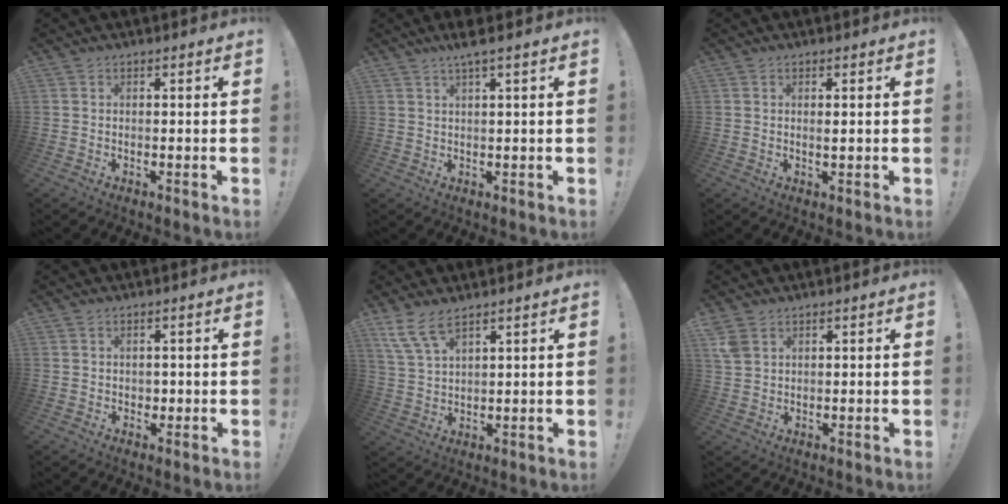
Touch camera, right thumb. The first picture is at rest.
{"total": 4.0, "force": [2.5, -0.4, 3.0], "torque": [-0.059, -0.008, 0.041]}
{"total": 1.1, "force": [0.2, 0.0, 1.1], "torque": [-0.011, -0.005, 0.001]}
{"total": 1.5, "force": [0.2, 1.4, 0.3], "torque": [-0.002, 0.001, 0.003]}
{"total": 8.4, "force": [6.1, 3.0, 4.9], "torque": [-0.097, -0.024, 0.120]}
{"total": 4.0, "force": [2.3, 2.6, 2.0], "torque": [-0.041, -0.001, 0.047]}